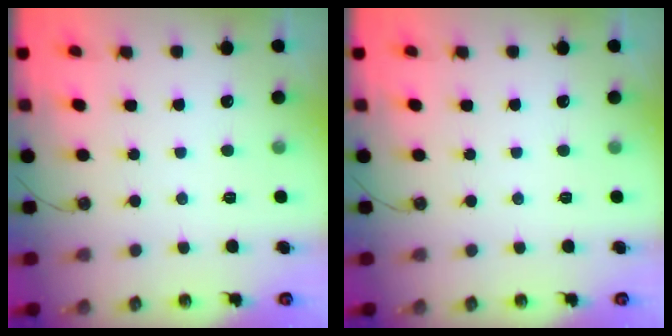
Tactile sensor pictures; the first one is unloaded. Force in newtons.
{"total": 0.0}